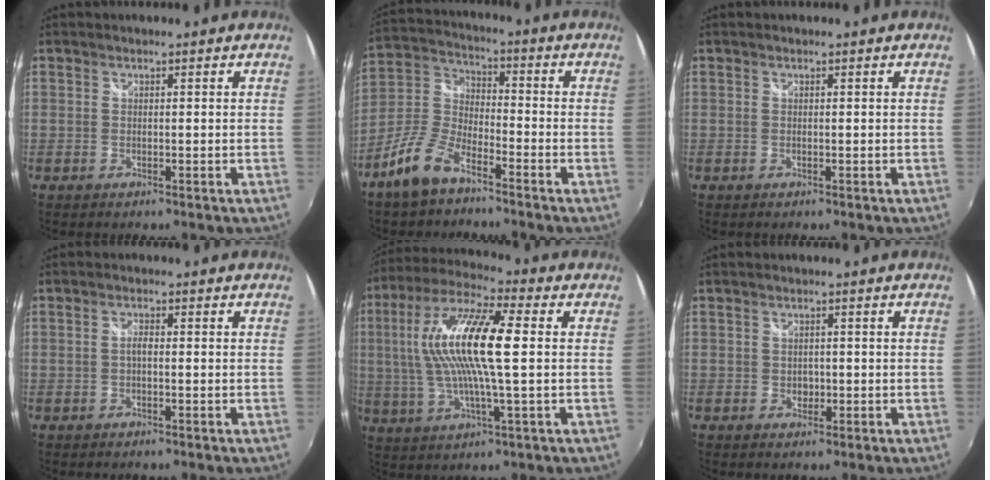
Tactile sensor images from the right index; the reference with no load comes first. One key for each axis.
{"total": 10.1, "fx": -6.8, "fy": 4.3, "fz": 6.1, "tx": -0.144, "ty": 0.009, "tz": -0.138}
{"total": 0.0}
{"total": 1.3, "fx": -0.3, "fy": 0.5, "fz": 1.1, "tx": -0.022, "ty": 0.005, "tz": -0.008}
{"total": 16.8, "fx": 1.8, "fy": 2.9, "fz": 16.4, "tx": -0.314, "ty": 0.013, "tz": 0.026}
{"total": 1.8, "fx": -0.3, "fy": 1.6, "fz": 0.7, "tx": -0.010, "ty": 0.000, "tz": -0.004}